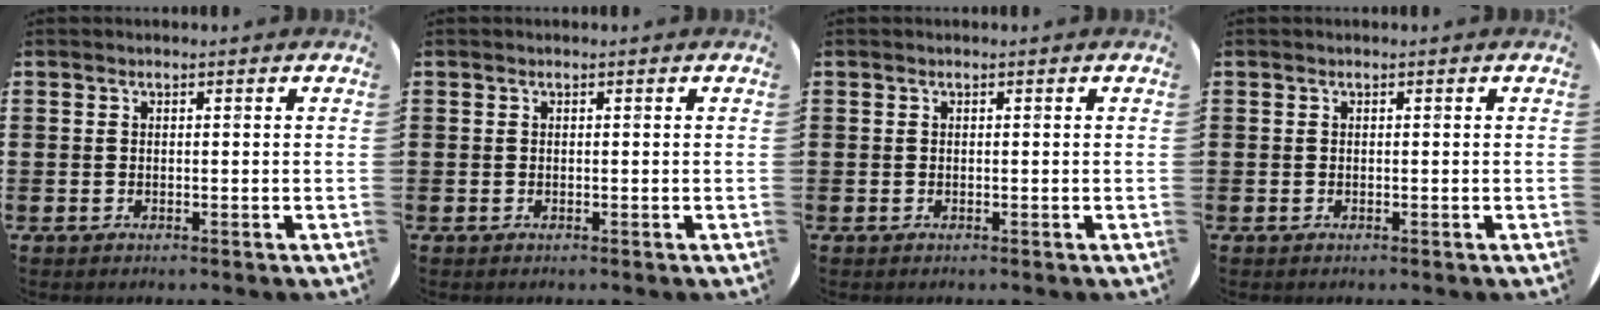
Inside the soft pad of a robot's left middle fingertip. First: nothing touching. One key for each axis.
{"total": 0.0}
{"total": 0.0}
{"total": 0.0}